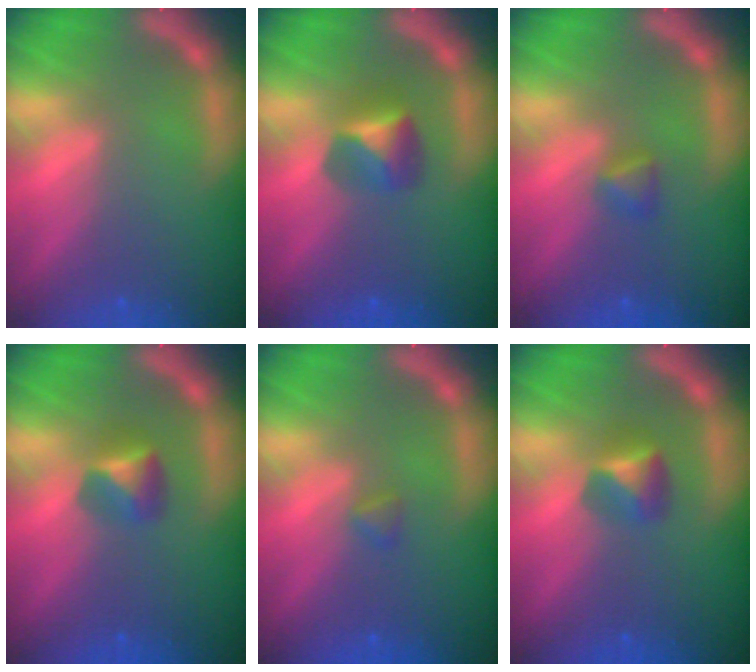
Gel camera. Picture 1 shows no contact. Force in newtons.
{"total": 2.9}
{"total": 1.4}
{"total": 2.4}
{"total": 0.9}
{"total": 2.4}